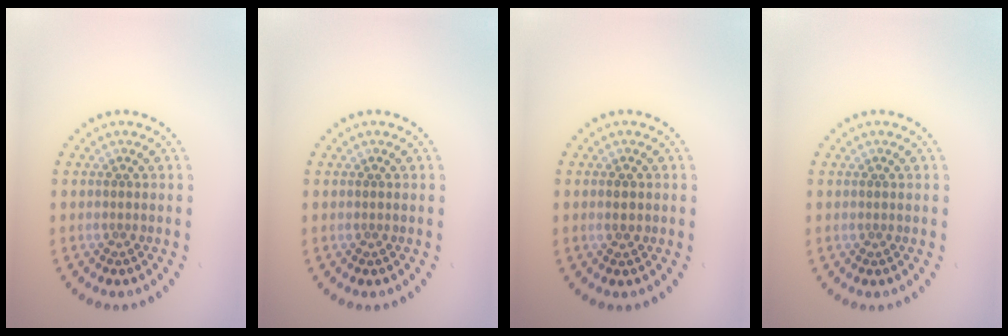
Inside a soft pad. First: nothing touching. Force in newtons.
{"total": 0.0}
{"total": 1.5, "press": 1.5, "slide": 0.1}
{"total": 0.0}